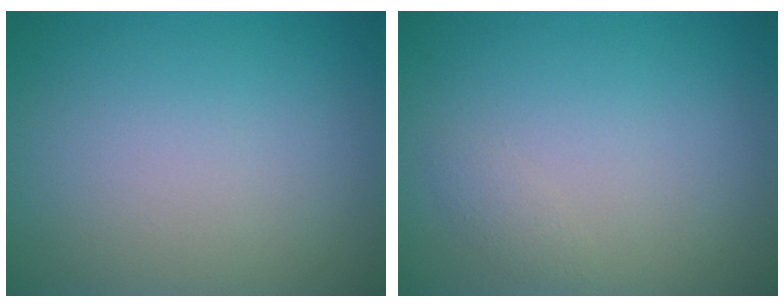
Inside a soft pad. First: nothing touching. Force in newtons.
{"total": 0.7, "press": 0.7, "slide": 0.0}